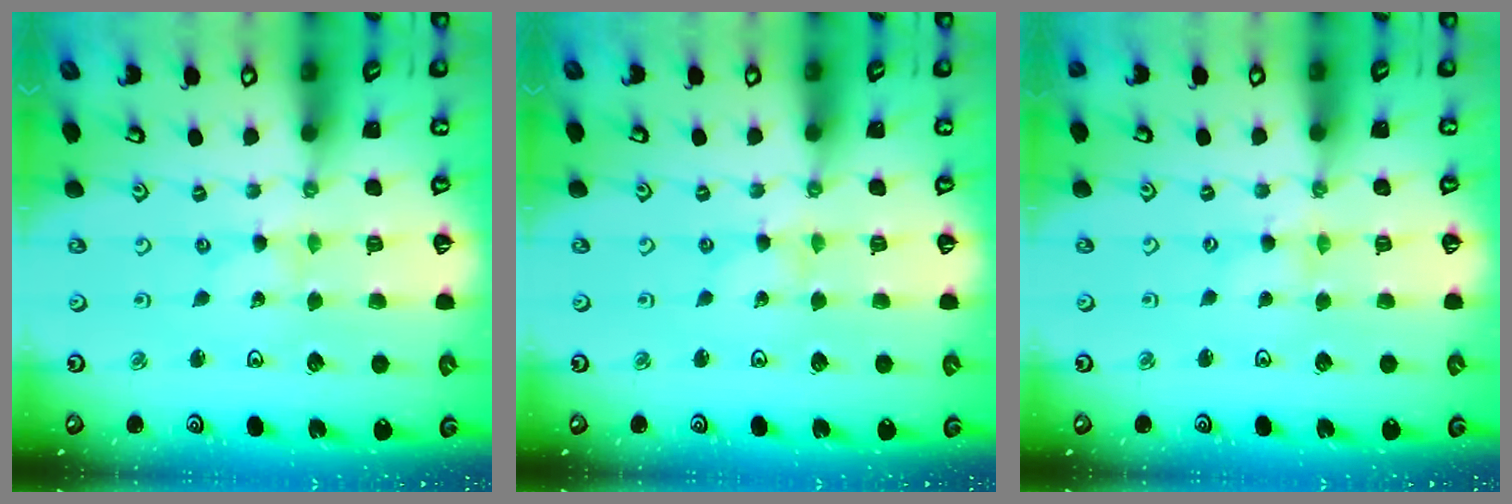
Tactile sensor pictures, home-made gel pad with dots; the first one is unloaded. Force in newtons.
{"total": 0.0}
{"total": 1.6, "press": 1.6, "slide": 0.2}